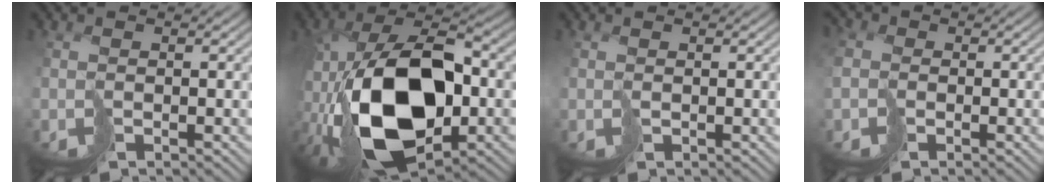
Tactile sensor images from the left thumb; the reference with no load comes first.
{"total": 17.7, "force": [-3.0, 8.8, 15.0], "torque": [-0.280, 0.002, -0.053]}
{"total": 0.6, "force": [0.6, 0.0, 0.2], "torque": [-0.005, 0.000, 0.013]}
{"total": 5.2, "force": [-0.8, 4.2, 2.9], "torque": [-0.092, 0.007, -0.030]}